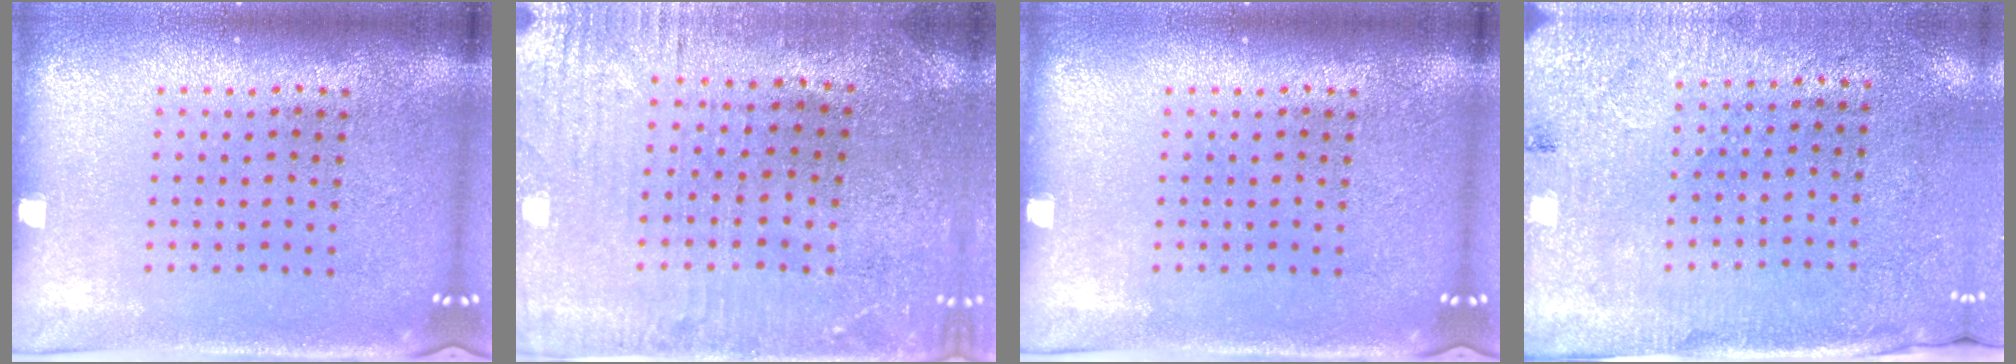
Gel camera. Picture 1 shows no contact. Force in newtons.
{"total": 0.9, "press": 0.7, "slide": 0.6}
{"total": 0.0}
{"total": 2.6, "press": 2.2, "slide": 1.4}